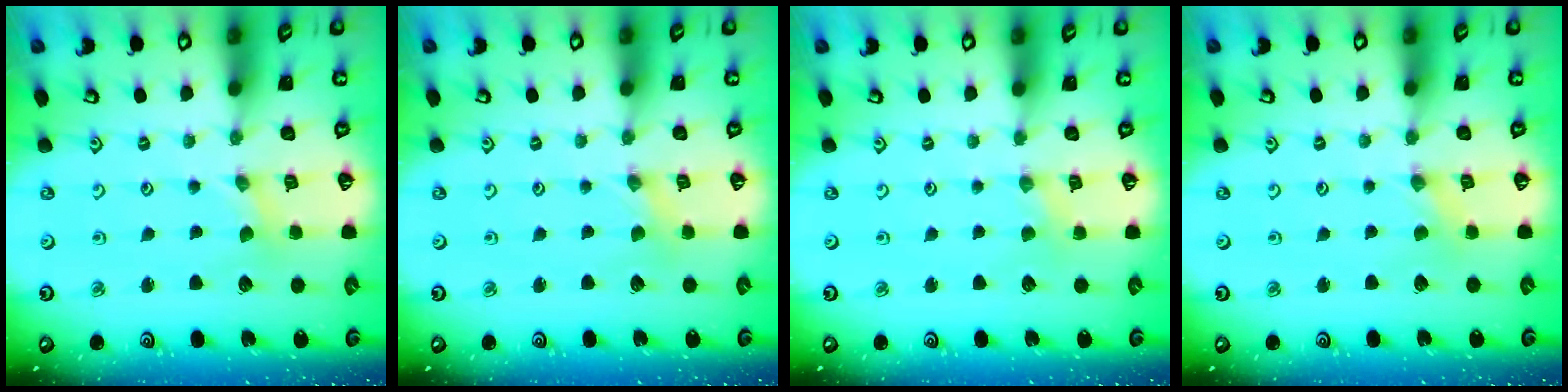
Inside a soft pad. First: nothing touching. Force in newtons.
{"total": 0.0}
{"total": 1.5, "press": 1.5, "slide": 0.3}
{"total": 0.0}